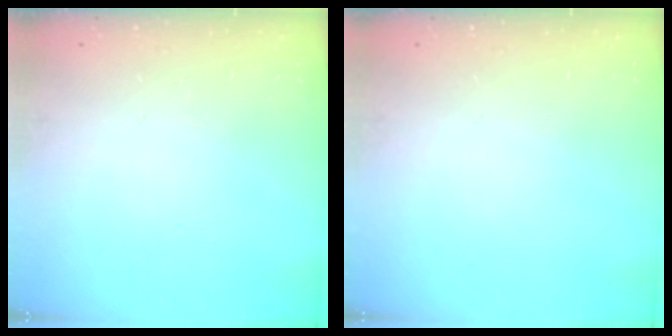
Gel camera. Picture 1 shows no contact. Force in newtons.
{"total": 0.0}